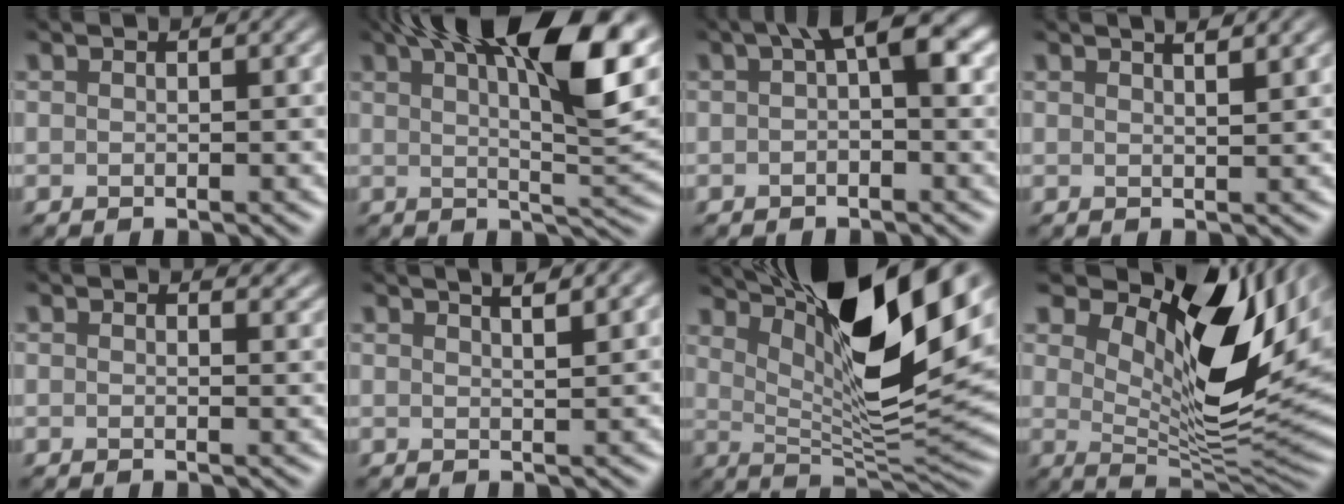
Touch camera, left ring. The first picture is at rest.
{"total": 15.5, "force": [7.2, 4.3, 13.0], "torque": [-0.166, 0.027, 0.099]}
{"total": 3.6, "force": [0.9, 1.0, 3.3], "torque": [-0.043, 0.012, 0.007]}
{"total": 2.6, "force": [1.8, 0.9, 1.6], "torque": [0.002, 0.009, 0.001]}
{"total": 1.4, "force": [1.2, 0.4, 0.5], "torque": [-0.004, -0.006, 0.017]}
{"total": 3.5, "force": [2.5, 1.2, 2.2], "torque": [0.003, 0.016, 0.006]}
{"total": 13.3, "force": [7.1, 3.3, 10.8], "torque": [-0.172, -0.001, 0.131]}
{"total": 14.0, "force": [6.4, 6.0, 10.9], "torque": [-0.168, 0.003, 0.117]}